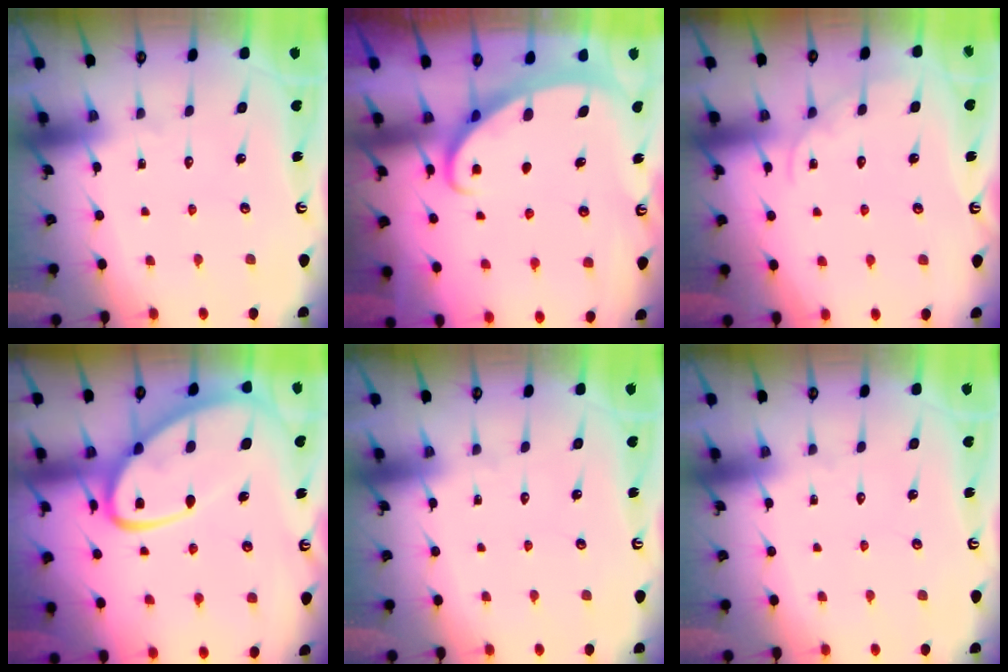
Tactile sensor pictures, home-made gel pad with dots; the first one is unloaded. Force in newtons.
{"total": 2.6, "press": 2.6, "slide": 0.4}
{"total": 2.1, "press": 2.1, "slide": 0.3}
{"total": 15.6, "press": 15.5, "slide": 1.5}
{"total": 0.0}
{"total": 0.0}